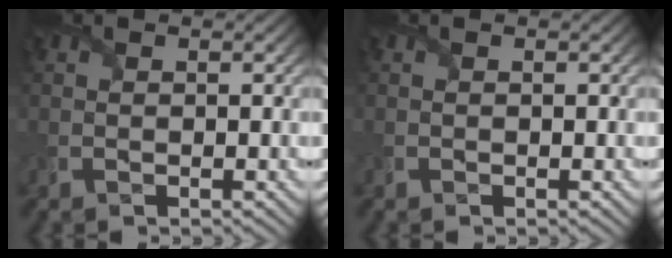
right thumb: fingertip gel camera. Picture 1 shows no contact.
{"total": 0.0}